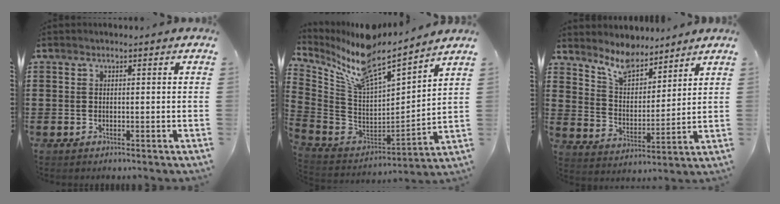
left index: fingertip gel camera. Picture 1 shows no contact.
{"total": 10.3, "force": [8.7, 1.9, 5.2], "torque": [-0.143, -0.063, 0.146]}
{"total": 6.9, "force": [6.2, 2.1, 2.1], "torque": [-0.070, -0.025, 0.114]}